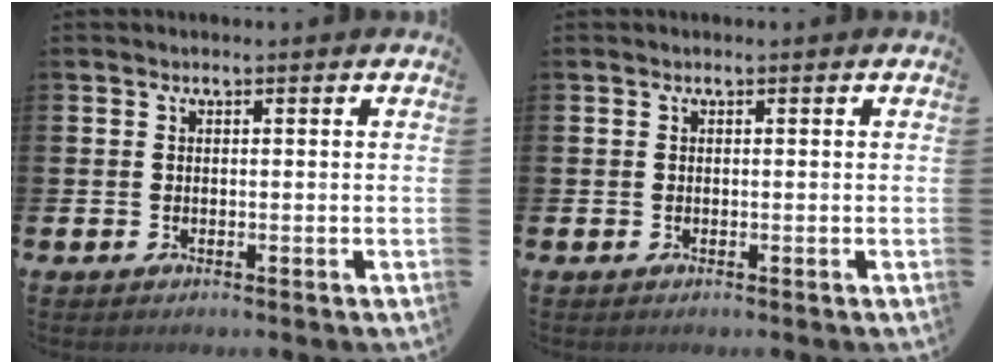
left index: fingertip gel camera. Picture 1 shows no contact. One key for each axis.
{"total": 0.0}